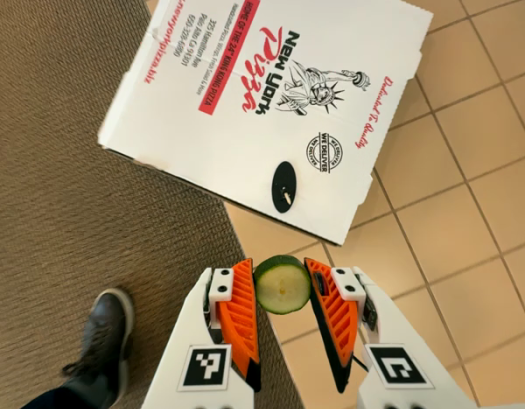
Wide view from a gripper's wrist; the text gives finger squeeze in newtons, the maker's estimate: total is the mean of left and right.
{"total": 7.4, "left": 7.1, "right": 7.7}